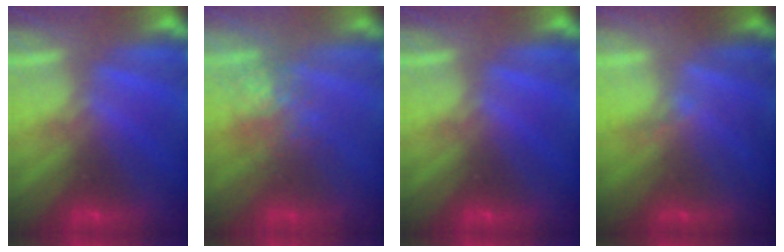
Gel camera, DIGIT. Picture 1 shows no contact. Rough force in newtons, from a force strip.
{"total": 3.7}
{"total": 0.0}
{"total": 2.2}